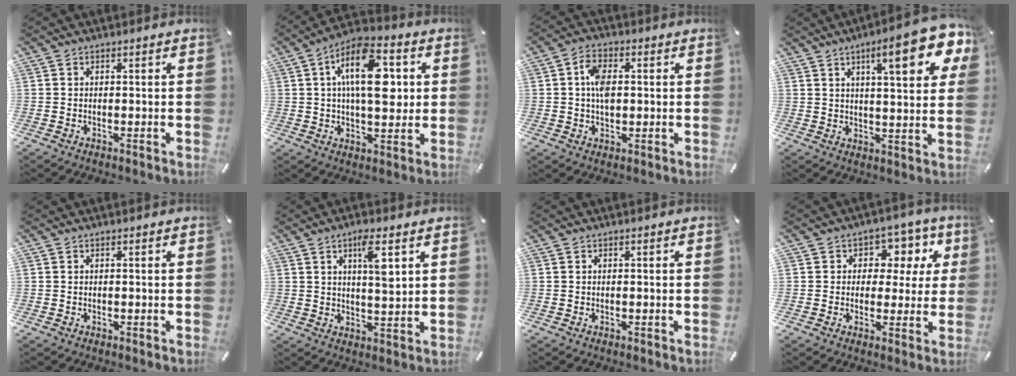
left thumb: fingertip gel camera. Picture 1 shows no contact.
{"total": 16.1, "force": [3.4, 8.1, 13.5], "torque": [-0.227, 0.000, 0.054]}
{"total": 6.6, "force": [0.5, 4.2, 5.0], "torque": [-0.088, 0.003, 0.006]}
{"total": 15.8, "force": [7.7, 4.4, 13.1], "torque": [-0.186, -0.028, 0.114]}
{"total": 0.0}
{"total": 7.4, "force": [3.5, 1.8, 6.2], "torque": [-0.099, -0.014, 0.051]}
{"total": 0.0}
{"total": 8.5, "force": [2.2, 6.9, 4.4], "torque": [-0.056, -0.008, 0.034]}